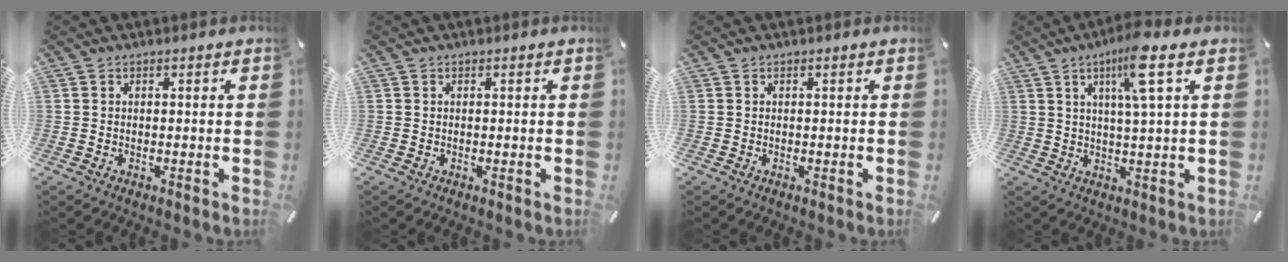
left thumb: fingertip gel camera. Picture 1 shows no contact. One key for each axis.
{"total": 0.0}
{"total": 0.0}
{"total": 10.0, "fx": 4.5, "fy": 1.2, "fz": 8.8, "tx": -0.155, "ty": -0.004, "tz": 0.070}